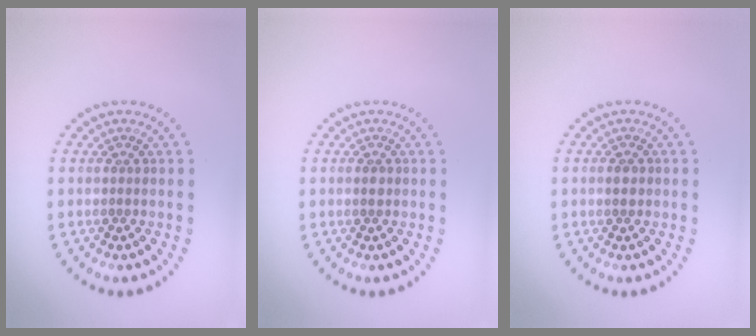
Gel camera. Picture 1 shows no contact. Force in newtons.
{"total": 0.9, "press": 0.9, "slide": 0.1}
{"total": 1.3, "press": 1.3, "slide": 0.0}